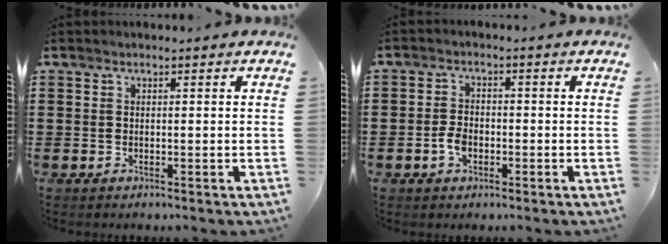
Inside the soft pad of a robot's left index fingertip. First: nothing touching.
{"total": 3.1, "force": [-1.0, 2.0, 2.1], "torque": [-0.055, -0.003, -0.022]}